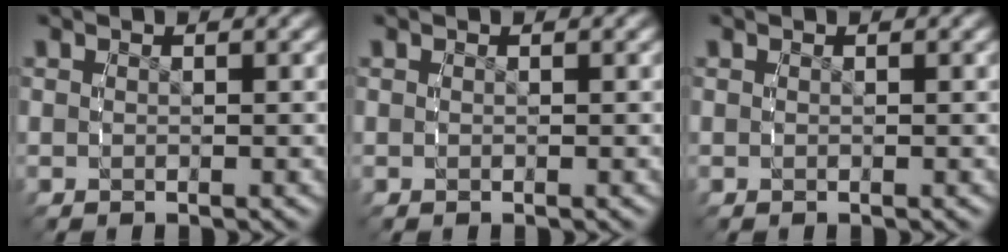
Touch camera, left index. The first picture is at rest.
{"total": 0.0}
{"total": 0.0}